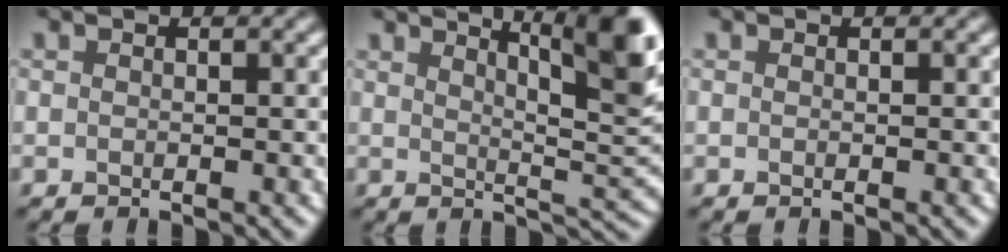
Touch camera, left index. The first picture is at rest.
{"total": 10.8, "force": [6.0, 2.6, 8.6], "torque": [-0.085, 0.025, 0.070]}
{"total": 0.0}